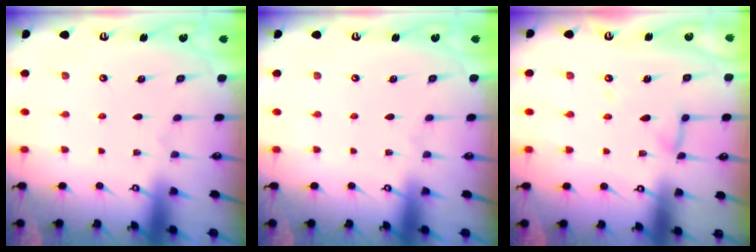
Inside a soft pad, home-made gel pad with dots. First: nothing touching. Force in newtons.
{"total": 0.0}
{"total": 6.4, "press": 6.3, "slide": 0.5}